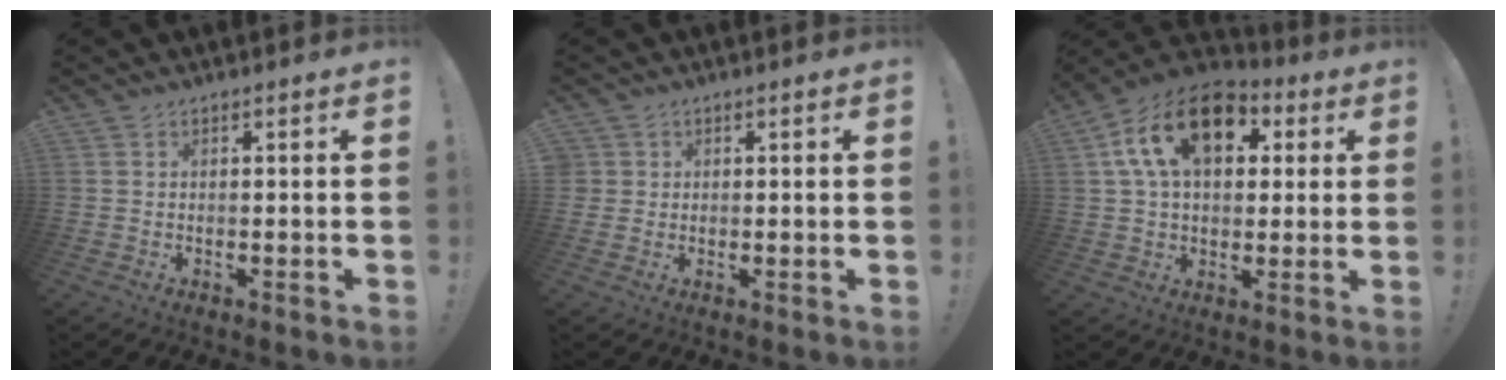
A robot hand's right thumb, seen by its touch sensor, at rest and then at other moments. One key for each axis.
{"total": 2.1, "fx": 0.6, "fy": 2.0, "fz": 0.0, "tx": -0.001, "ty": 0.000, "tz": 0.013}
{"total": 18.6, "fx": 6.4, "fy": 11.7, "fz": 13.0, "tx": -0.211, "ty": -0.009, "tz": 0.113}